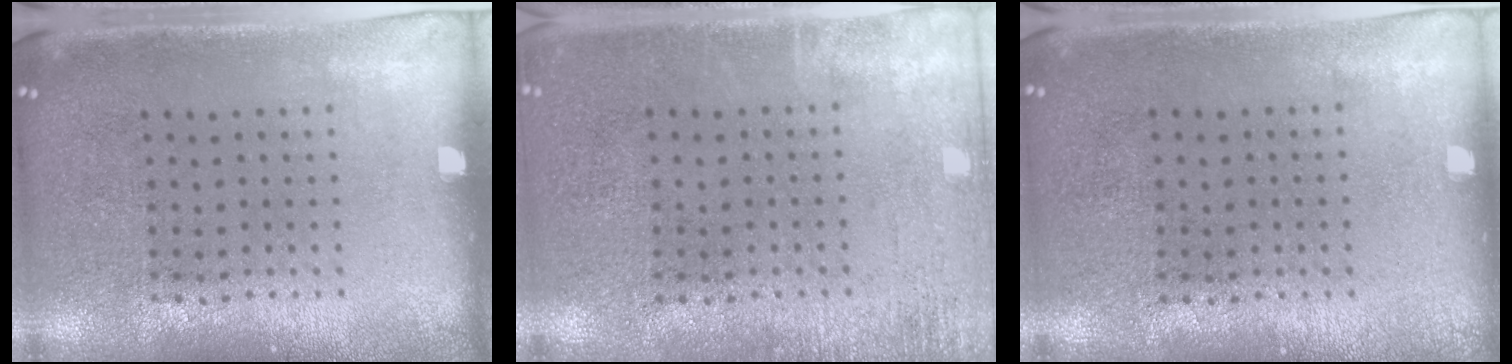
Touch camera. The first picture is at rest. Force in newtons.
{"total": 1.5, "press": 1.5, "slide": 0.2}
{"total": 0.0}